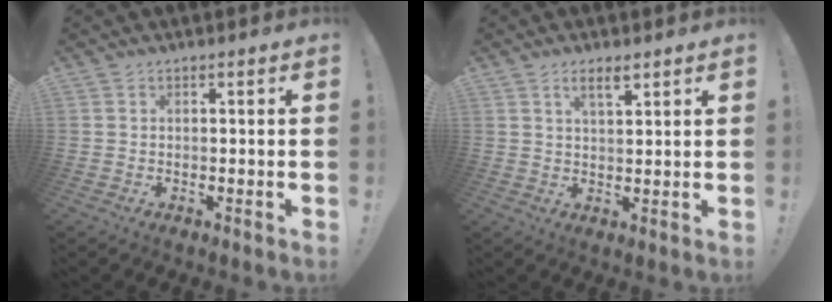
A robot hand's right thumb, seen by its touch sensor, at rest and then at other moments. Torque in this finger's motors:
{"motor_torque": [0.02, 0.20, 0.60, 0.33, 0.28]}